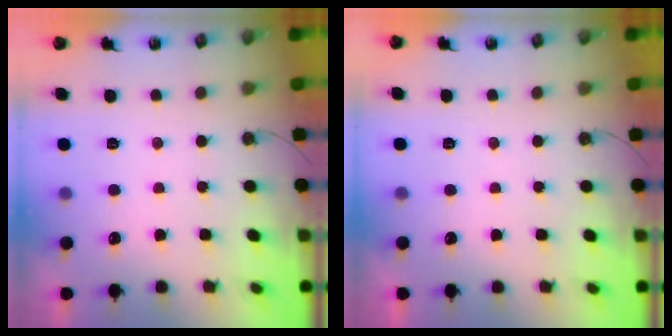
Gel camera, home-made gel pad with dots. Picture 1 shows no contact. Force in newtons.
{"total": 0.0}